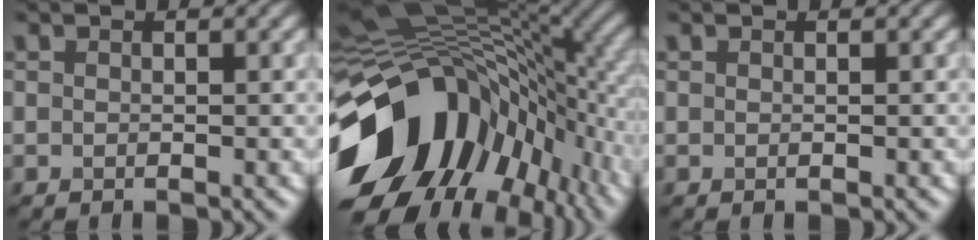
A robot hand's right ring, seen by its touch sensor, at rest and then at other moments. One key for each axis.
{"total": 17.1, "fx": -4.3, "fy": 11.3, "fz": 12.1, "tx": -0.222, "ty": -0.009, "tz": -0.073}
{"total": 0.0}